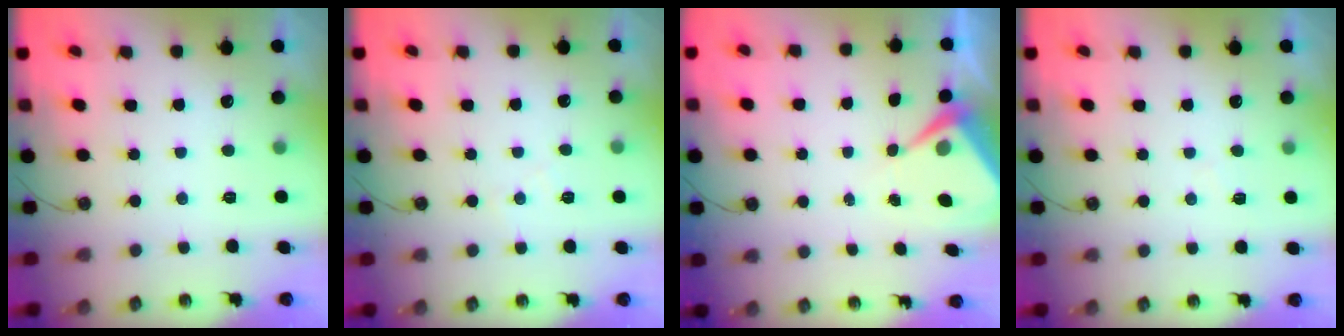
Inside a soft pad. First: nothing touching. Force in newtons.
{"total": 4.5, "press": 4.5, "slide": 0.7}
{"total": 5.3, "press": 5.3, "slide": 0.6}
{"total": 4.8, "press": 4.8, "slide": 0.6}